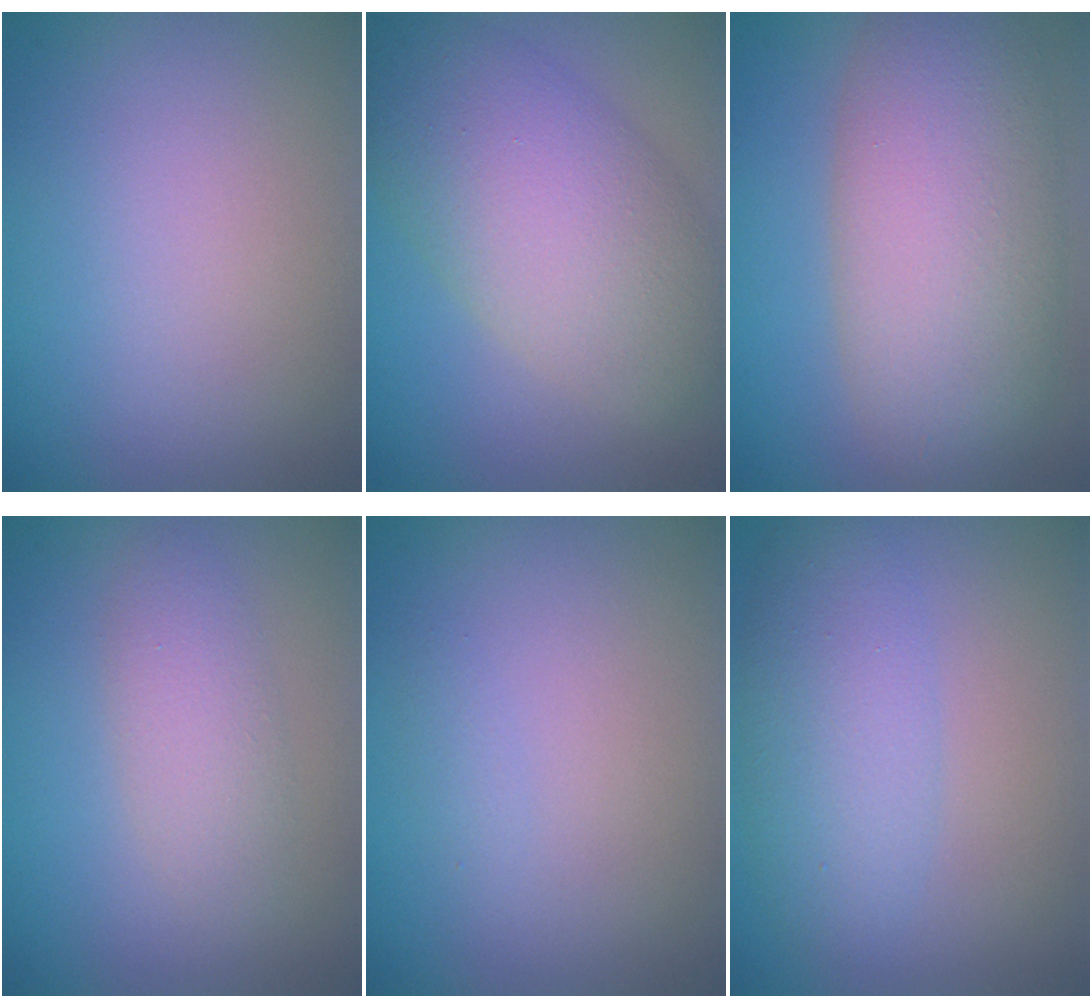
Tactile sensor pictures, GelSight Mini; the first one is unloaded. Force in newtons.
{"total": 9.2, "press": 9.2, "slide": 0.3}
{"total": 8.6, "press": 8.6, "slide": 0.6}
{"total": 2.6, "press": 2.6, "slide": 0.1}
{"total": 0.6, "press": 0.6, "slide": 0.0}
{"total": 4.3, "press": 4.3, "slide": 0.0}